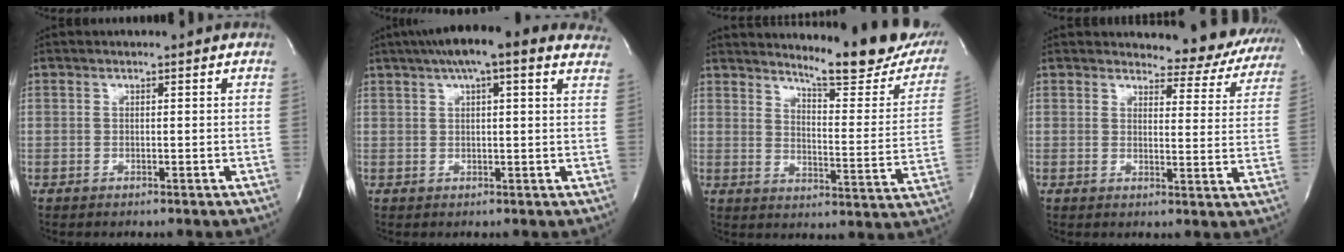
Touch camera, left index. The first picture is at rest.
{"total": 14.1, "force": [10.3, 3.2, 9.2], "torque": [-0.146, 0.047, 0.133]}
{"total": 17.8, "force": [15.7, 2.7, 7.9], "torque": [-0.099, -0.070, 0.186]}
{"total": 10.1, "force": [9.8, 2.6, 0.1], "torque": [0.025, -0.043, 0.087]}